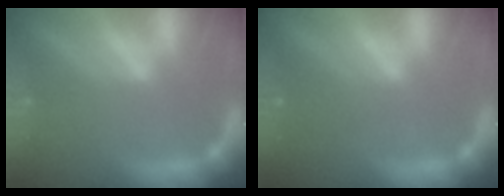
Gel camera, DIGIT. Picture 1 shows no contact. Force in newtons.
{"total": 2.0}